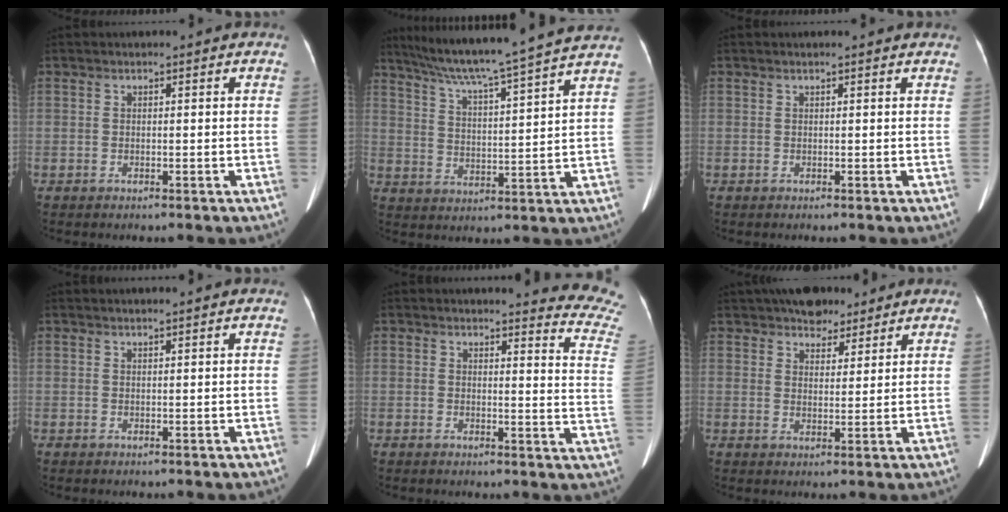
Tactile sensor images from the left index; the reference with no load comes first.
{"total": 19.2, "force": [16.6, -1.8, 9.4], "torque": [-0.164, -0.007, 0.240]}
{"total": 1.5, "force": [1.4, 0.3, 0.4], "torque": [-0.013, 0.018, 0.014]}
{"total": 2.6, "force": [2.3, -0.2, 1.0], "torque": [-0.015, 0.015, 0.034]}
{"total": 11.6, "force": [11.5, -1.3, 0.7], "torque": [0.002, -0.135, 0.095]}
{"total": 6.5, "force": [5.2, 3.0, 2.5], "torque": [-0.033, 0.016, 0.088]}